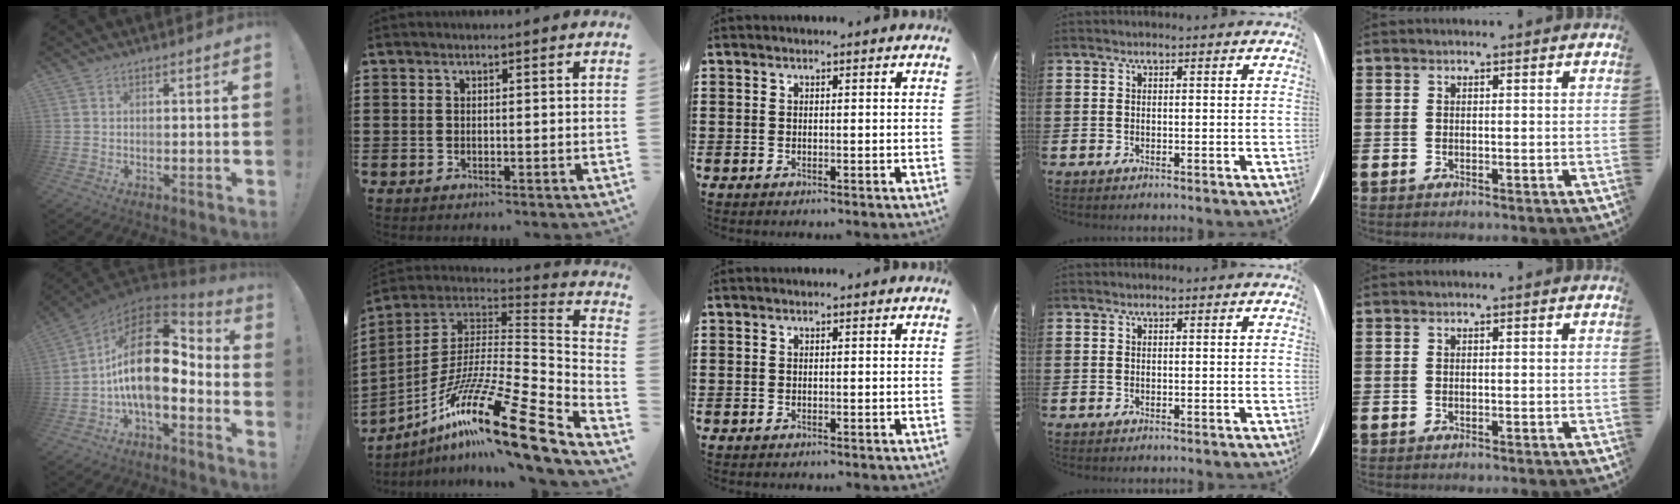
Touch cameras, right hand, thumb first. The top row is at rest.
{"thumb": {"total": 21.3, "force": [2.1, 10.1, 18.6], "torque": [-0.338, -0.004, 0.040]}, "index": {"total": 19.9, "force": [-12.6, 2.5, 15.2], "torque": [-0.275, 0.019, -0.229]}}